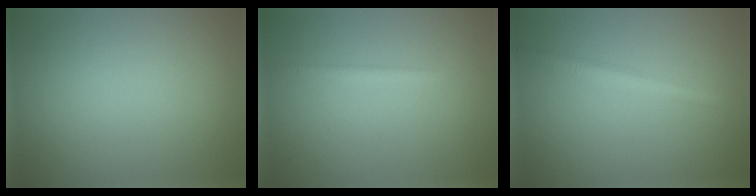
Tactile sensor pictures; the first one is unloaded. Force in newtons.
{"total": 1.0, "press": 1.0, "slide": 0.1}
{"total": 2.5, "press": 2.5, "slide": 0.0}